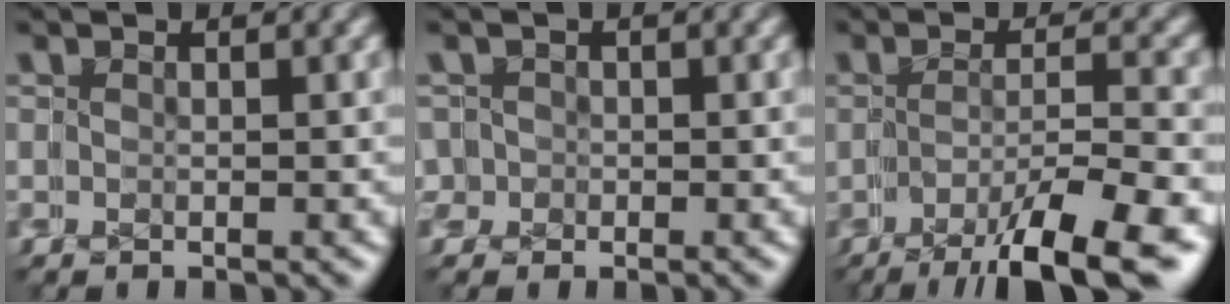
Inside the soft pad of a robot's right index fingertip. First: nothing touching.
{"total": 2.9, "force": [-0.4, 2.8, 0.5], "torque": [-0.003, 0.006, -0.015]}
{"total": 8.3, "force": [-6.4, 1.6, 5.0], "torque": [-0.053, -0.008, -0.084]}